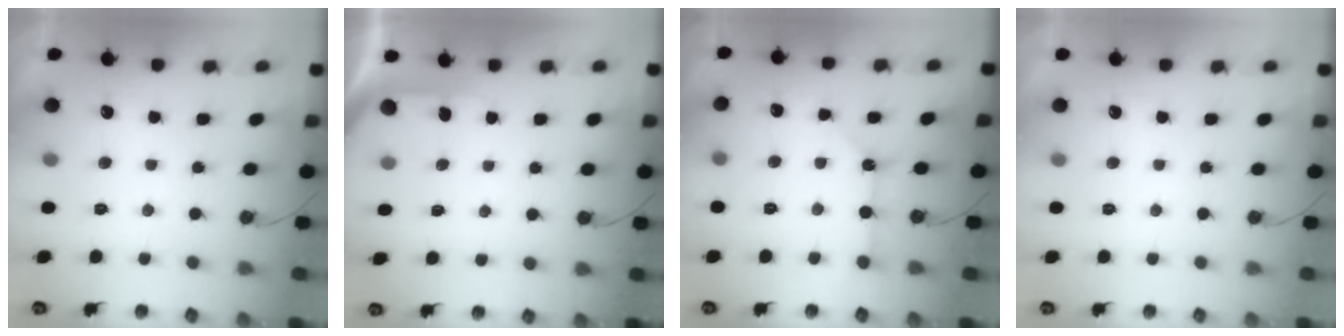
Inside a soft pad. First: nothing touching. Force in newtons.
{"total": 2.5, "press": 2.5, "slide": 0.3}
{"total": 2.4, "press": 2.4, "slide": 0.4}
{"total": 0.0}